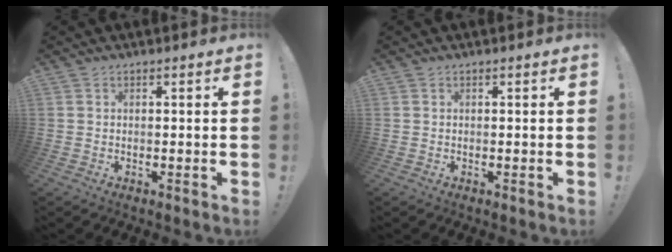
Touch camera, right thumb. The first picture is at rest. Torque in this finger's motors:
{"motor_torque": [0.00, 0.00, -0.06, 0.10, 0.03]}